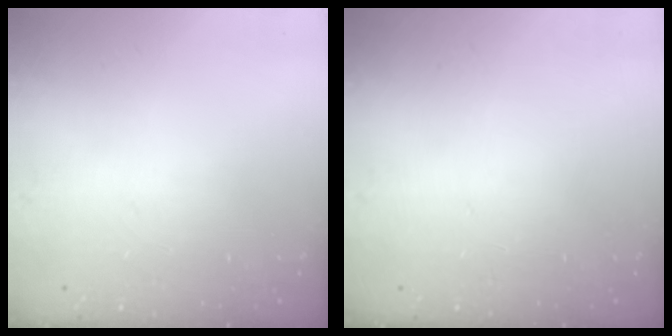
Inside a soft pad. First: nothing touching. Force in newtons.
{"total": 0.0}